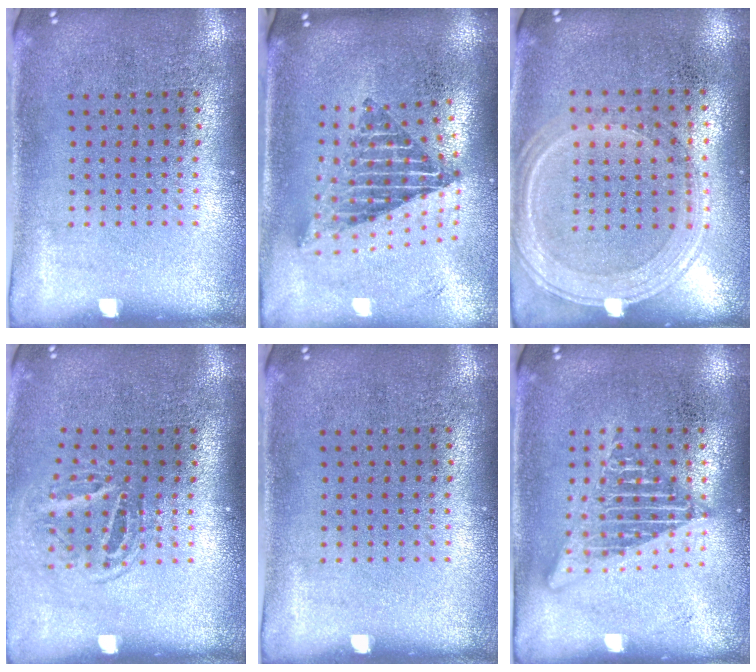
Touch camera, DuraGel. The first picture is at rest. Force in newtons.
{"total": 2.2, "press": 1.6, "slide": 1.5}
{"total": 1.2, "press": 1.2, "slide": 0.4}
{"total": 1.6, "press": 1.1, "slide": 1.2}
{"total": 0.0}
{"total": 2.4, "press": 2.4, "slide": 0.2}